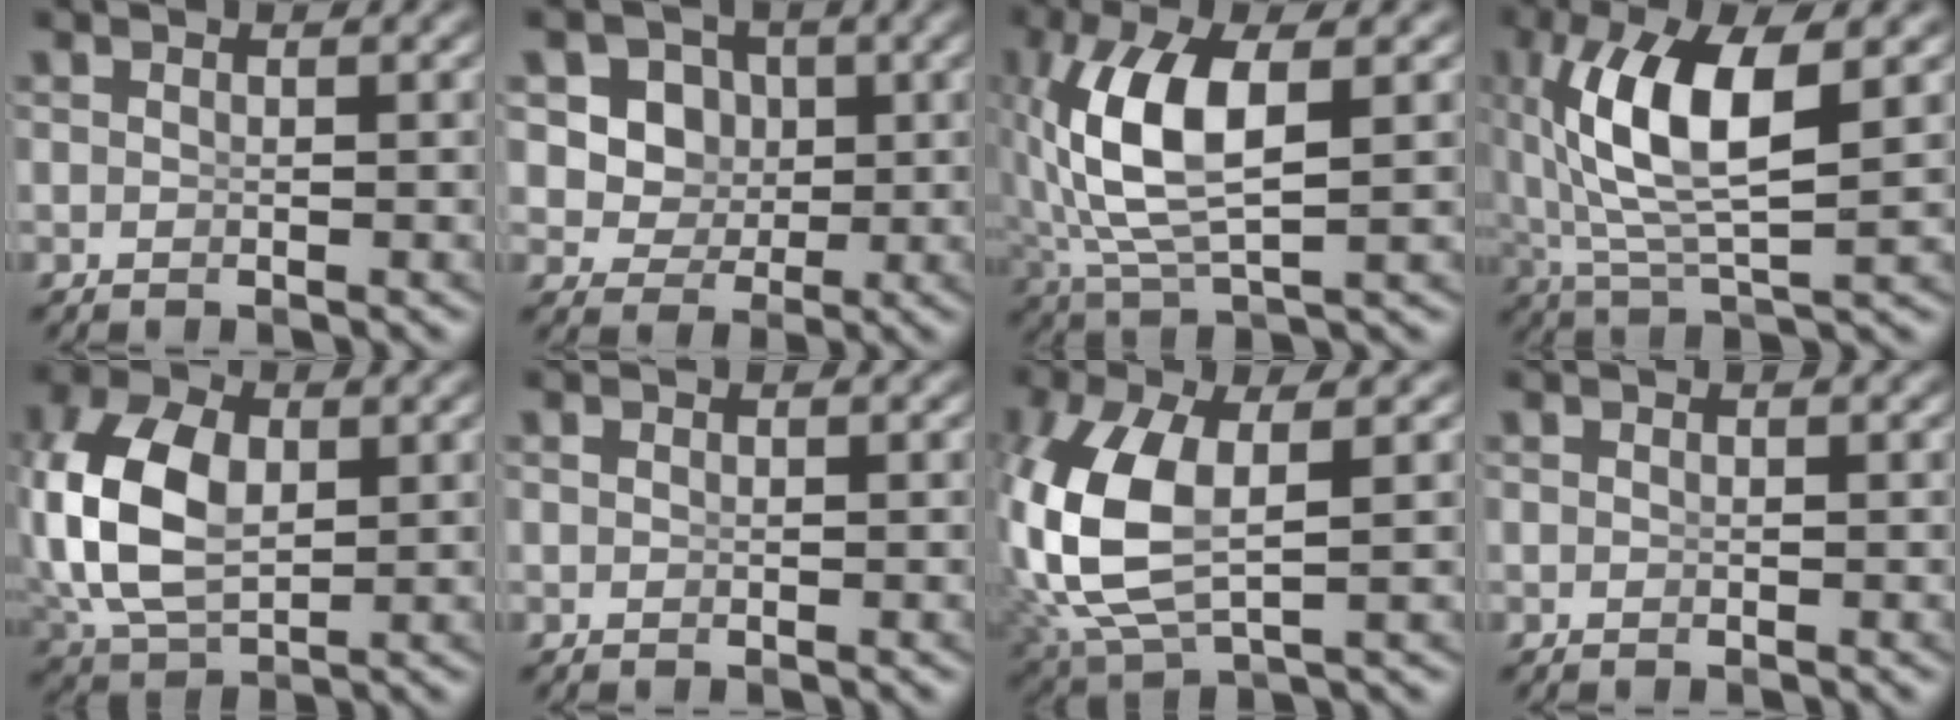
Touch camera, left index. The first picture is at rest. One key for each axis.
{"total": 12.0, "fx": 1.8, "fy": 11.0, "fz": 4.3, "tx": -0.133, "ty": -0.037, "tz": 0.029}
{"total": 7.0, "fx": 0.4, "fy": 2.7, "fz": 6.5, "tx": -0.149, "ty": -0.012, "tz": 0.025}
{"total": 7.5, "fx": 1.1, "fy": 2.6, "fz": 7.0, "tx": -0.148, "ty": -0.010, "tz": 0.036}
{"total": 8.7, "fx": 0.6, "fy": 6.0, "fz": 6.3, "tx": -0.154, "ty": -0.028, "tz": 0.034}
{"total": 0.0}
{"total": 8.6, "fx": 0.3, "fy": 5.3, "fz": 6.8, "tx": -0.196, "ty": -0.037, "tz": 0.034}
{"total": 0.0}